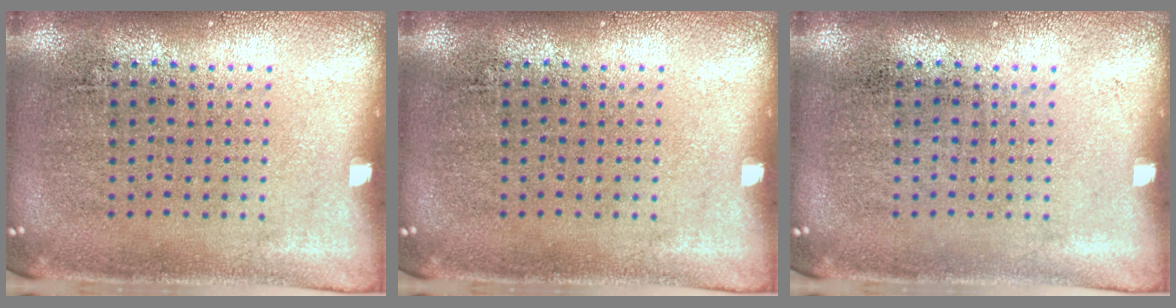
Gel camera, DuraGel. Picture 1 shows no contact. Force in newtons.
{"total": 0.0}
{"total": 0.0}